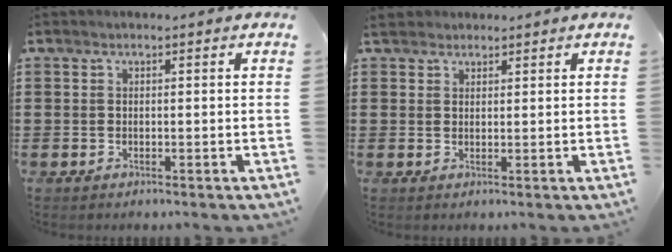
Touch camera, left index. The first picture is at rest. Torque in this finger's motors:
{"motor_torque": [0.40, -0.53, 0.04, 0.03]}